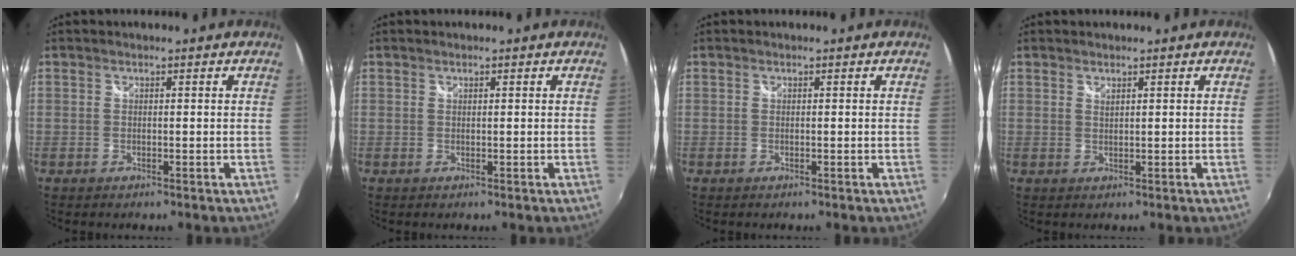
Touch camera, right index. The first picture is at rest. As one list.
[{"total": 0.0}, {"total": 0.0}, {"total": 0.9, "force": [0.7, 0.2, 0.4], "torque": [-0.006, 0.000, 0.013]}]